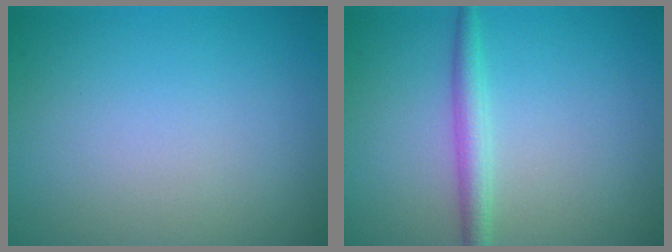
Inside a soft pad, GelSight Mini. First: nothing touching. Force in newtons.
{"total": 2.2, "press": 2.2, "slide": 0.0}